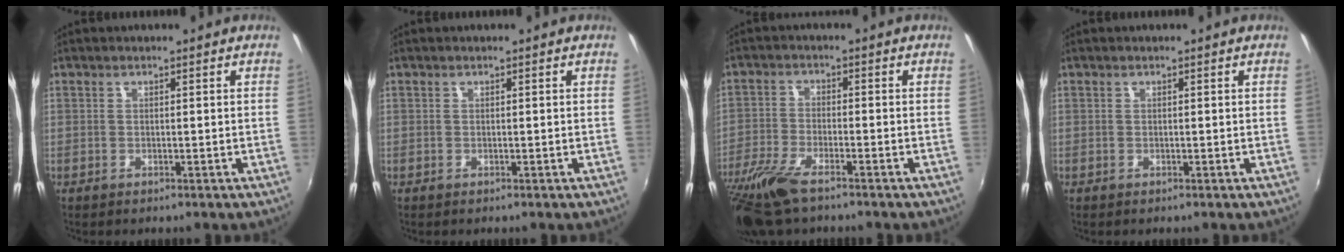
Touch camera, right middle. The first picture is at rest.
{"total": 0.0}
{"total": 11.5, "force": [-8.5, 2.9, 7.1], "torque": [-0.170, -0.037, -0.169]}
{"total": 0.0}